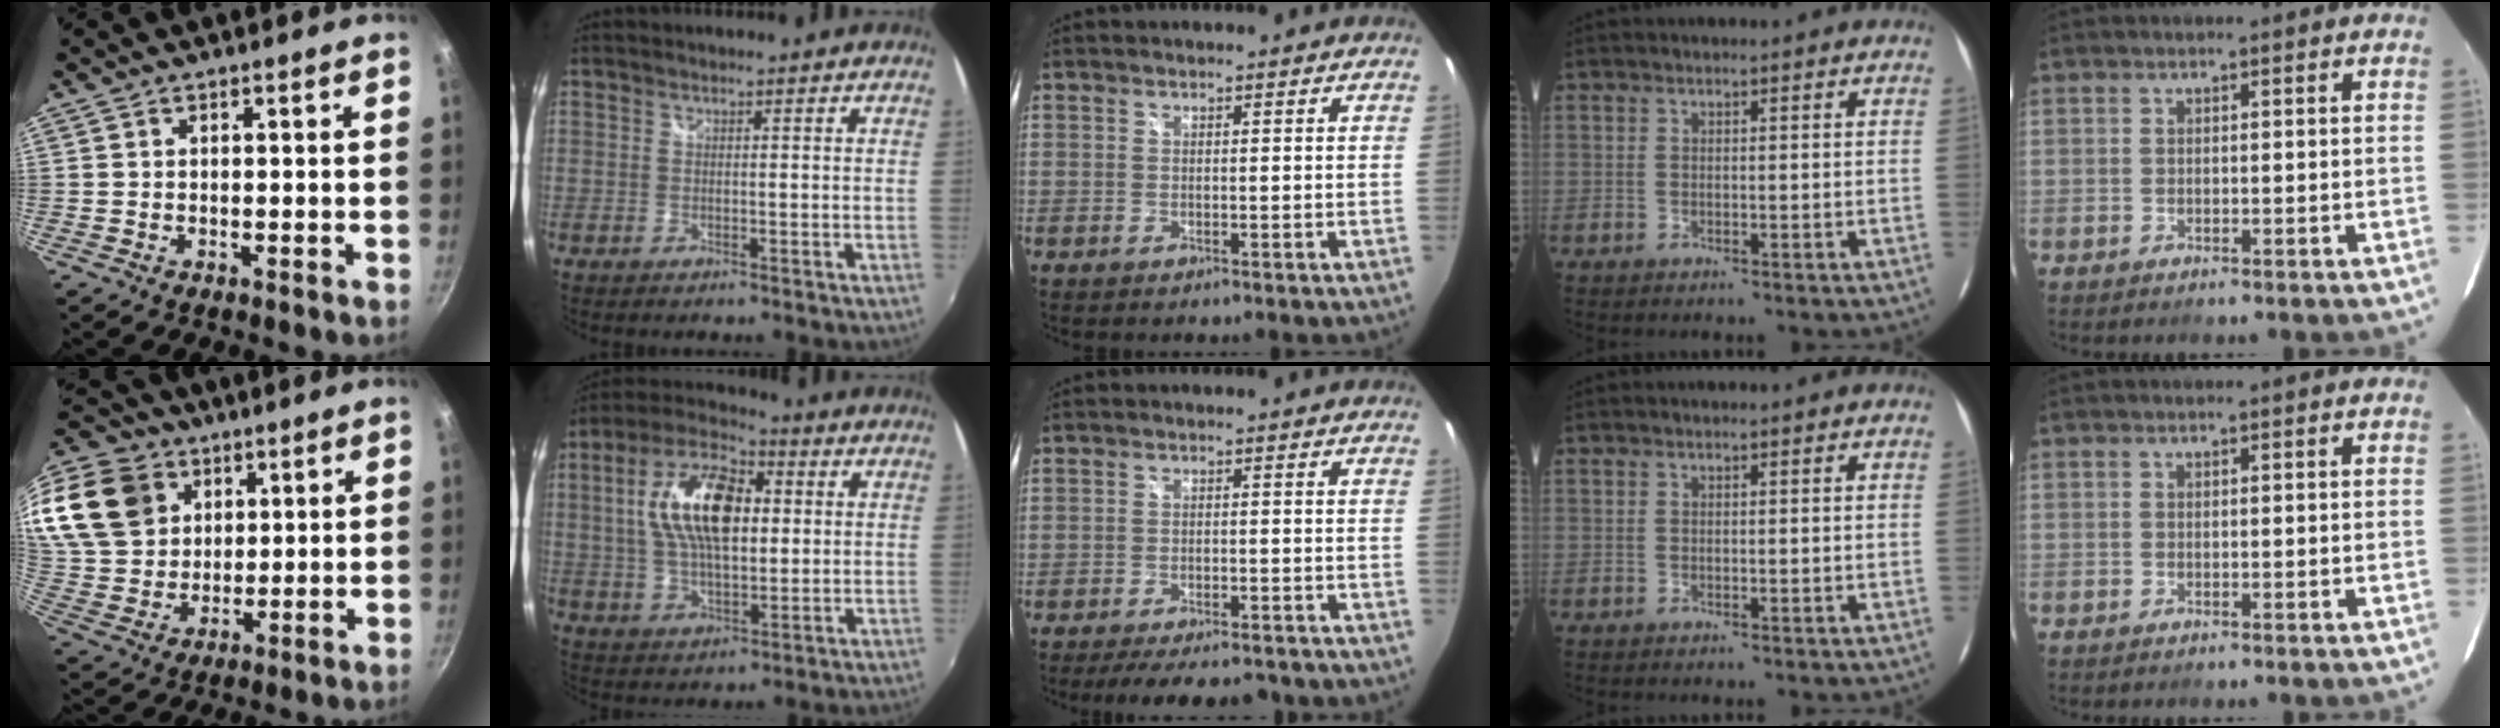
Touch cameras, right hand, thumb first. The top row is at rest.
{"thumb": {"total": 20.7, "force": [9.4, 15.8, 9.5], "torque": [-0.193, -0.007, 0.186]}, "index": {"total": 15.4, "force": [2.5, 7.6, 13.2], "torque": [-0.251, 0.019, 0.041]}, "middle": {"total": 11.5, "force": [-9.7, 3.1, 5.2], "torque": [-0.108, -0.017, -0.137]}}